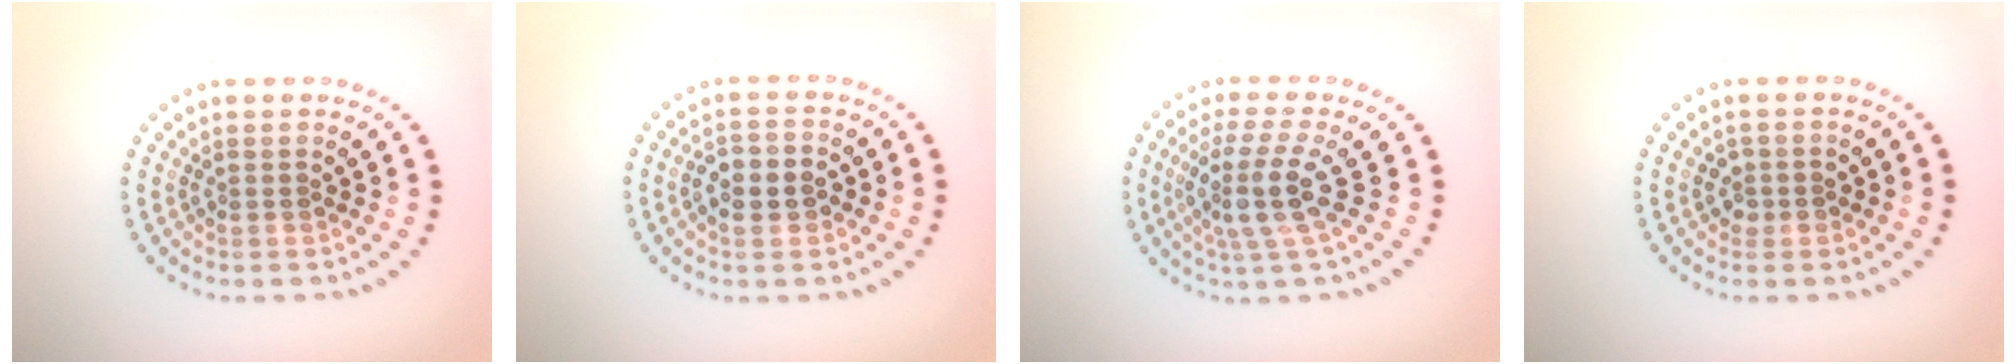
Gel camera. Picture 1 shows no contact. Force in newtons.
{"total": 3.0, "press": 2.9, "slide": 0.6}
{"total": 4.1, "press": 3.2, "slide": 2.6}
{"total": 1.1, "press": 1.1, "slide": 0.4}